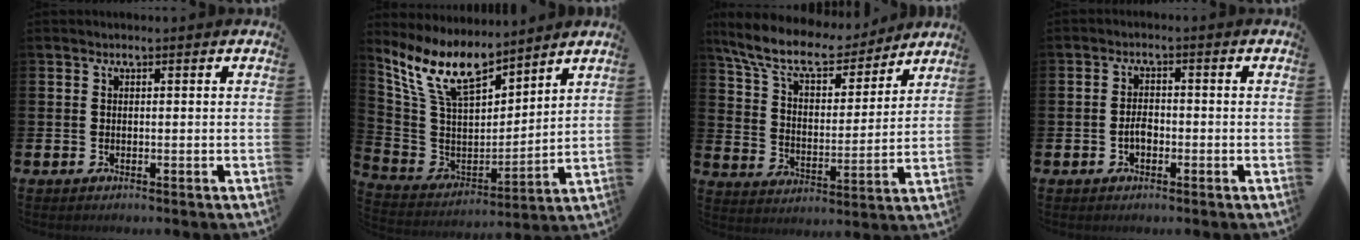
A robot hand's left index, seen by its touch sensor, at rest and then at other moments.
{"total": 11.5, "force": [9.2, 4.3, 5.4], "torque": [-0.152, -0.047, 0.167]}
{"total": 10.4, "force": [9.2, 3.1, 3.8], "torque": [-0.114, -0.055, 0.161]}
{"total": 2.1, "force": [-0.6, 1.2, 1.6], "torque": [-0.021, 0.001, -0.013]}